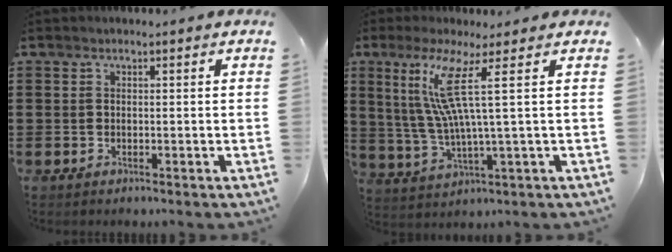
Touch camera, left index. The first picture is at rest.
{"total": 10.5, "force": [3.6, -0.3, 9.8], "torque": [-0.224, -0.019, 0.050]}